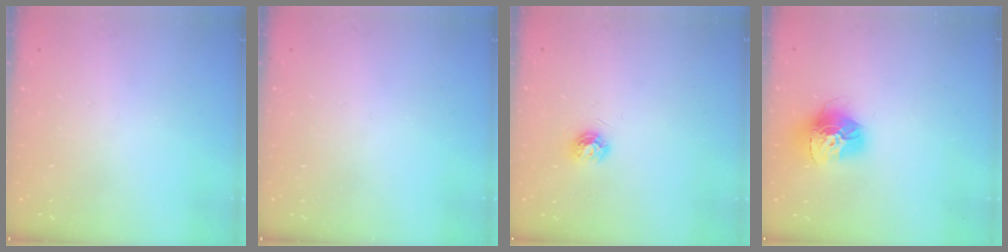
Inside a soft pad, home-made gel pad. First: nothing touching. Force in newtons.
{"total": 0.0}
{"total": 5.9, "press": 5.9, "slide": 0.5}
{"total": 15.0, "press": 14.9, "slide": 1.5}